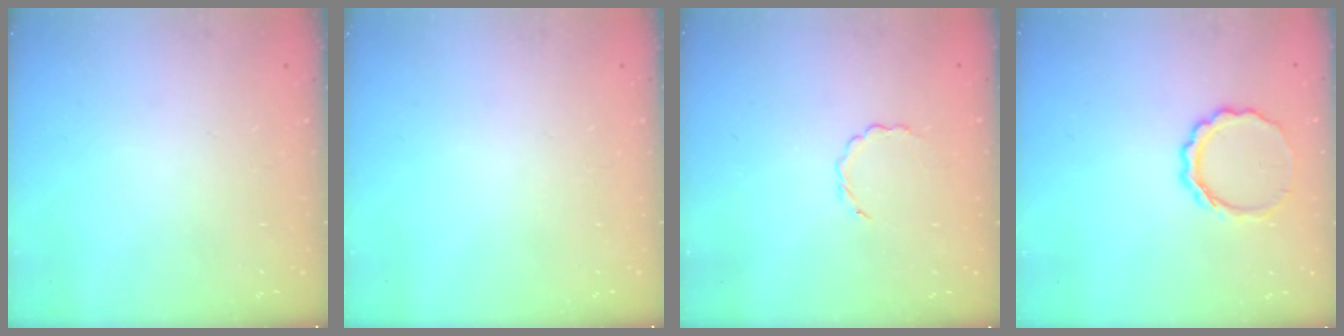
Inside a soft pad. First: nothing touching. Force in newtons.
{"total": 0.0}
{"total": 2.7, "press": 2.5, "slide": 1.0}
{"total": 7.7, "press": 7.5, "slide": 1.4}